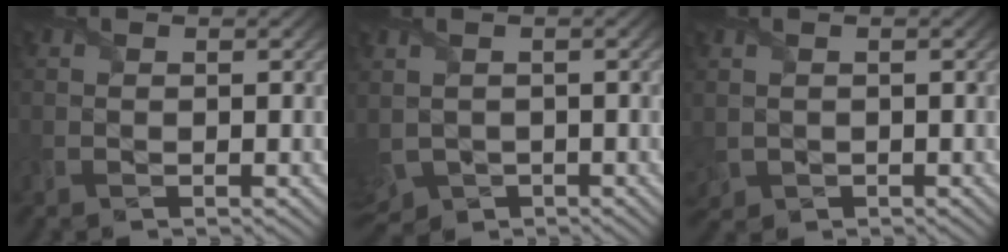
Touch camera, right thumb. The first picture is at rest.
{"total": 4.0, "force": [-1.0, 2.8, 2.6], "torque": [-0.079, -0.025, -0.012]}
{"total": 2.3, "force": [-0.2, 1.9, 1.2], "torque": [-0.045, -0.011, -0.004]}